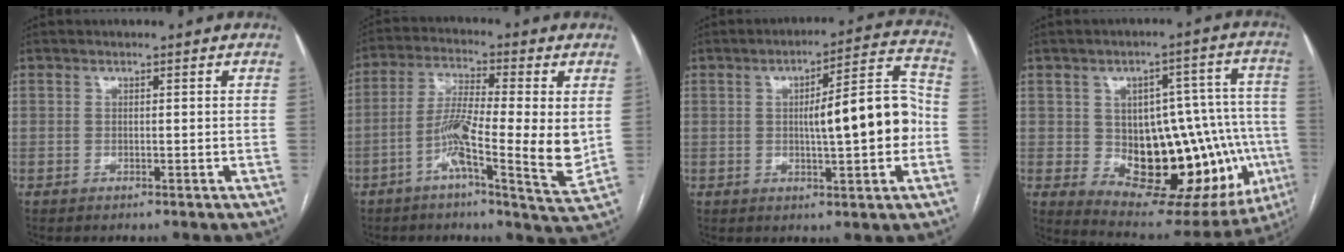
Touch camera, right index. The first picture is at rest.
{"total": 12.3, "force": [-1.6, 1.4, 12.1], "torque": [-0.211, -0.004, -0.036]}
{"total": 12.1, "force": [-0.8, 2.2, 11.9], "torque": [-0.166, 0.029, -0.010]}
{"total": 21.2, "force": [-3.6, 11.0, 17.8], "torque": [-0.188, 0.042, -0.017]}